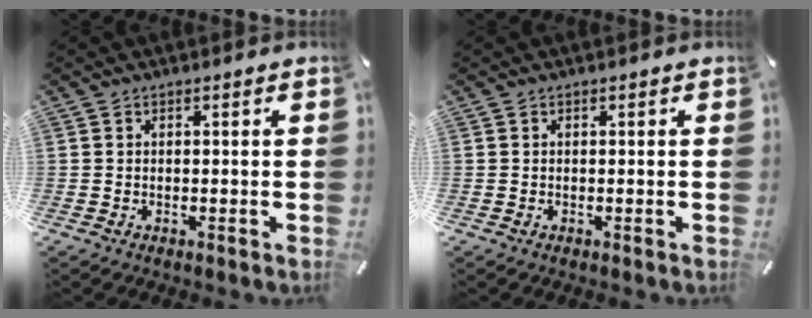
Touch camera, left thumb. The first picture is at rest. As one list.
[{"total": 0.0}]